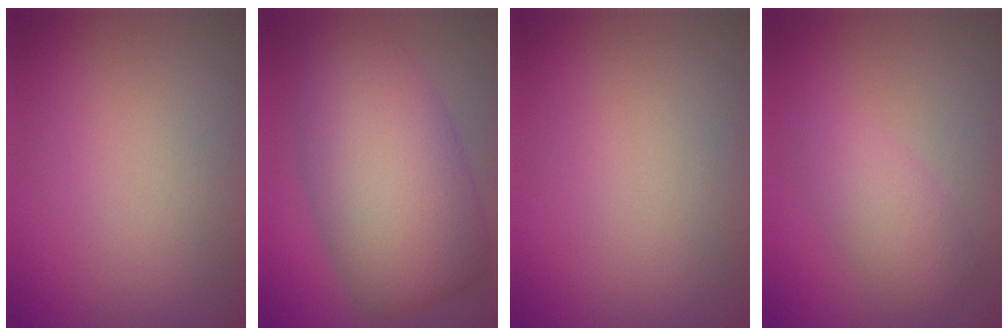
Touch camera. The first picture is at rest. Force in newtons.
{"total": 11.1, "press": 11.1, "slide": 0.6}
{"total": 0.0}
{"total": 2.7, "press": 2.7, "slide": 0.1}